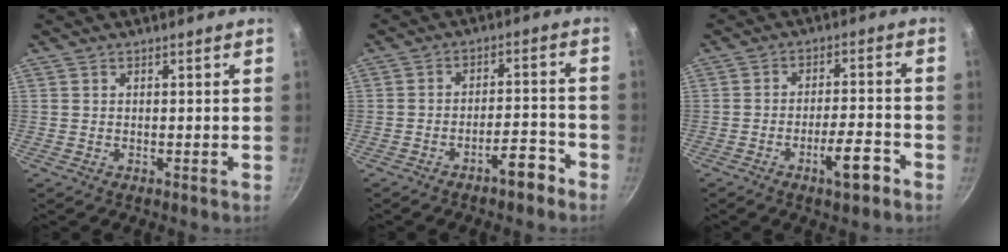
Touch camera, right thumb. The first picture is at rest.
{"total": 5.7, "force": [-4.1, 1.6, 3.6], "torque": [-0.039, 0.043, -0.056]}
{"total": 7.2, "force": [-4.0, 1.9, 5.7], "torque": [-0.081, 0.029, -0.059]}